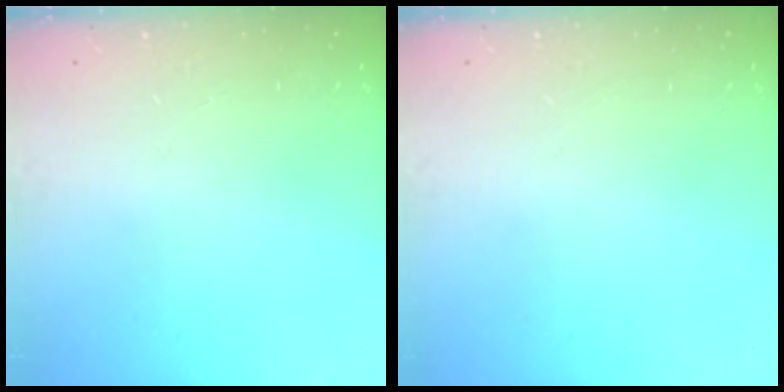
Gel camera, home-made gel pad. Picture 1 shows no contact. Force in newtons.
{"total": 0.0}